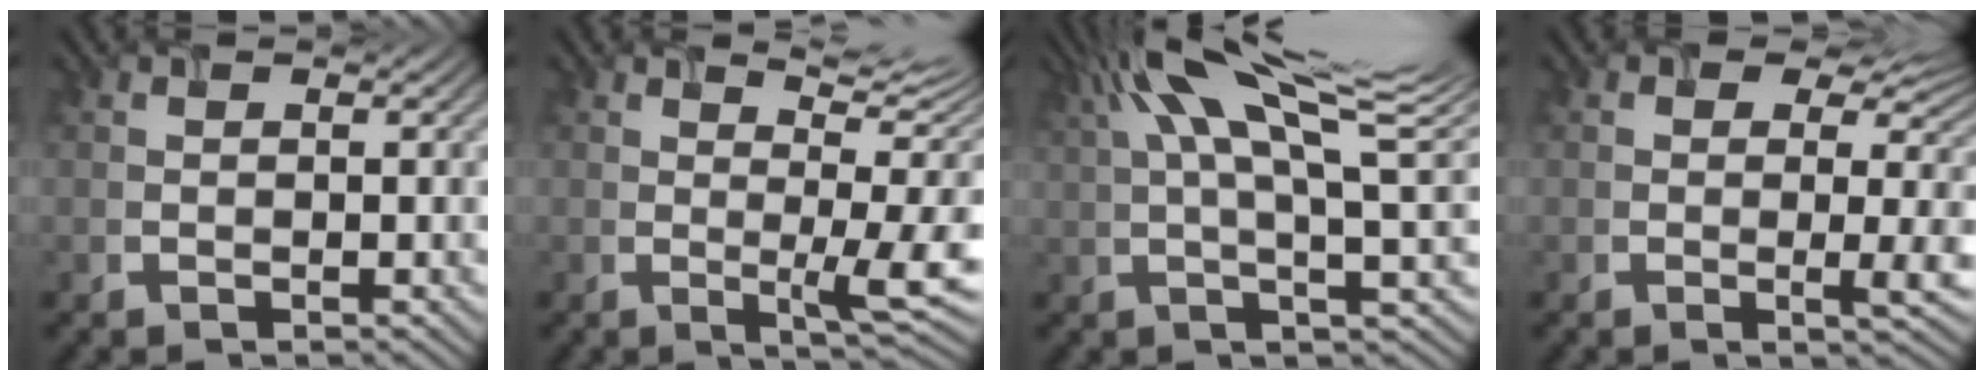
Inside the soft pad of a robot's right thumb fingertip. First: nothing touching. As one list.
[{"total": 7.6, "force": [2.6, 1.4, 6.9], "torque": [-0.102, -0.001, 0.047]}, {"total": 14.6, "force": [6.1, 3.9, 12.7], "torque": [-0.223, 0.024, 0.099]}, {"total": 5.1, "force": [1.1, 2.3, 4.4], "torque": [-0.057, -0.004, 0.012]}]